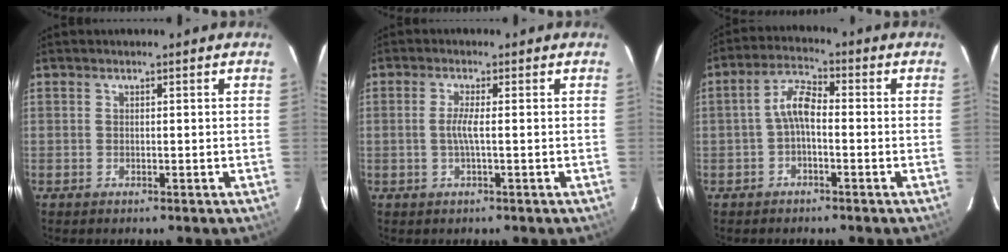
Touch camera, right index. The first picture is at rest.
{"total": 2.5, "force": [-0.4, -0.3, 2.5], "torque": [-0.050, 0.000, -0.009]}
{"total": 4.8, "force": [-1.2, 1.9, 4.2], "torque": [-0.088, 0.019, -0.026]}